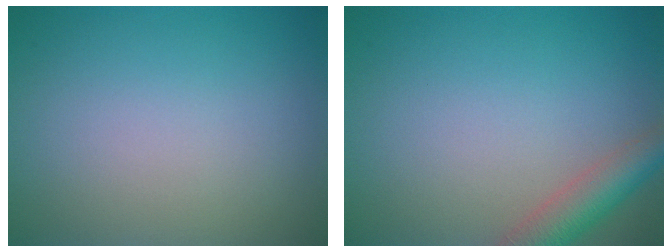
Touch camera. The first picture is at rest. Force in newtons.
{"total": 3.8, "press": 3.8, "slide": 0.2}